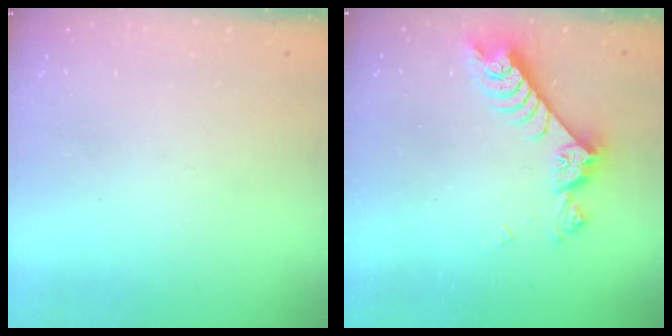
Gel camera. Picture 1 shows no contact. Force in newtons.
{"total": 7.7, "press": 7.6, "slide": 1.2}